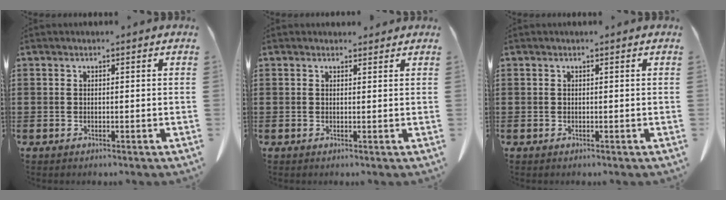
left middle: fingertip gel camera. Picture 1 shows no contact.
{"total": 0.9, "force": [0.8, 0.3, 0.1], "torque": [0.003, 0.000, 0.015]}
{"total": 0.0}